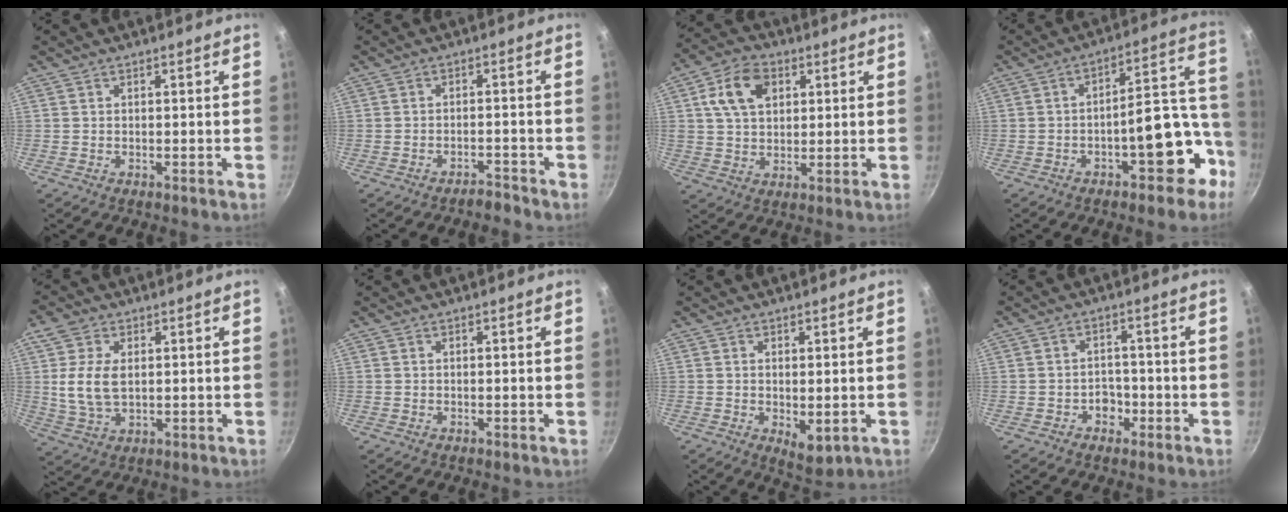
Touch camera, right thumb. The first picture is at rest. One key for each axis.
{"total": 2.6, "fx": -2.4, "fy": 0.6, "fz": 0.7, "tx": -0.005, "ty": 0.027, "tz": -0.031}
{"total": 10.5, "fx": 3.3, "fy": 7.3, "fz": 6.8, "tx": -0.104, "ty": 0.006, "tz": 0.051}
{"total": 13.7, "fx": -5.9, "fy": 6.4, "fz": 10.6, "tx": -0.074, "ty": 0.086, "tz": -0.073}
{"total": 8.9, "fx": 1.4, "fy": 5.5, "fz": 6.9, "tx": -0.138, "ty": -0.007, "tz": 0.025}
{"total": 0.0}
{"total": 4.5, "fx": -0.4, "fy": 2.2, "fz": 3.9, "tx": -0.056, "ty": -0.016, "tz": 0.003}
{"total": 3.6, "fx": -1.6, "fy": 2.8, "fz": 1.5, "tx": 0.004, "ty": 0.018, "tz": -0.023}